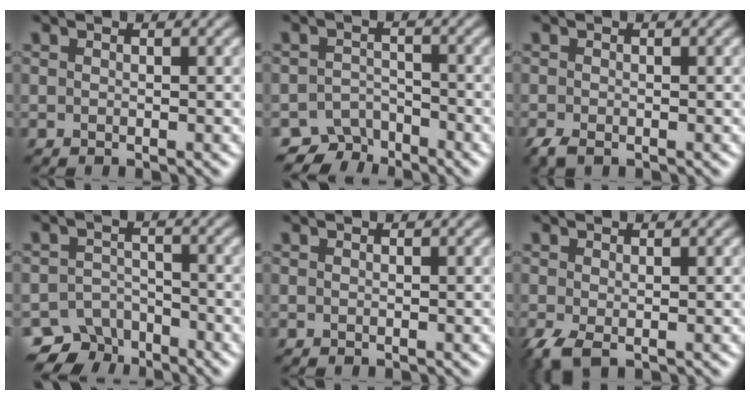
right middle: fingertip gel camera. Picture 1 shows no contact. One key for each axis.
{"total": 3.3, "fx": -3.0, "fy": 1.4, "fz": 0.2, "tx": 0.009, "ty": -0.001, "tz": -0.055}
{"total": 1.6, "fx": -1.2, "fy": 0.5, "fz": 0.9, "tx": -0.022, "ty": -0.009, "tz": -0.026}
{"total": 4.8, "fx": -3.9, "fy": 2.7, "fz": 0.8, "tx": 0.001, "ty": -0.008, "tz": -0.065}
{"total": 0.0}
{"total": 2.1, "fx": -0.9, "fy": 0.9, "fz": 1.7, "tx": -0.047, "ty": -0.009, "tz": -0.020}